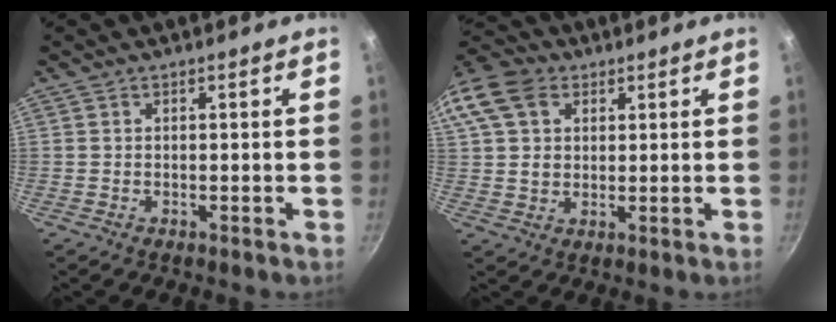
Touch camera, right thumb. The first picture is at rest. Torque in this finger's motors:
{"motor_torque": [0.46, 1.06, 0.47, 0.05, 0.13]}